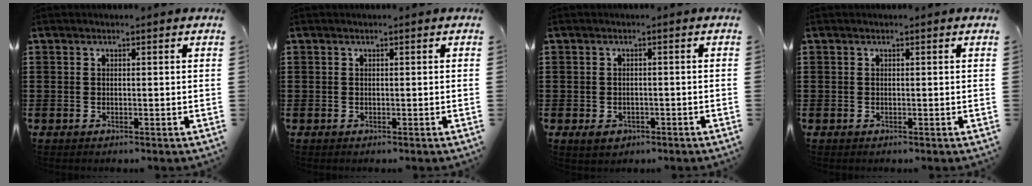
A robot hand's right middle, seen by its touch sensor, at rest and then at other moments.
{"total": 0.0}
{"total": 1.3, "force": [-0.7, 0.9, 0.7], "torque": [-0.016, -0.001, -0.015]}
{"total": 0.0}